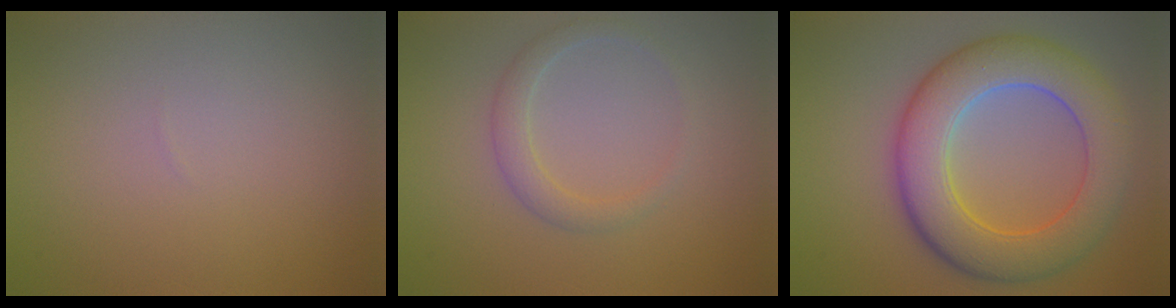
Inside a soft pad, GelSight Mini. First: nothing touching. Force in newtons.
{"total": 1.9, "press": 1.9, "slide": 0.1}
{"total": 8.7, "press": 8.7, "slide": 0.1}